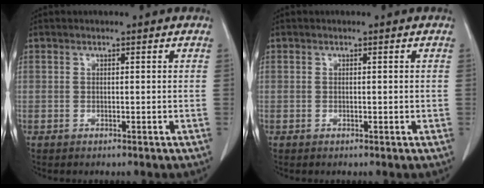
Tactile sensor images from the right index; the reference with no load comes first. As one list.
[{"total": 0.7, "force": [0.0, 0.3, 0.6], "torque": [-0.010, 0.002, 0.000]}]